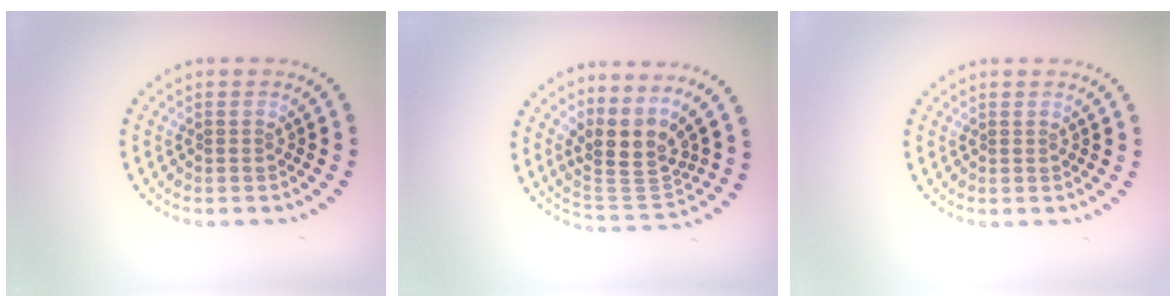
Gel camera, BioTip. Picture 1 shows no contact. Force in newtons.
{"total": 3.9, "press": 3.0, "slide": 2.4}
{"total": 0.0}